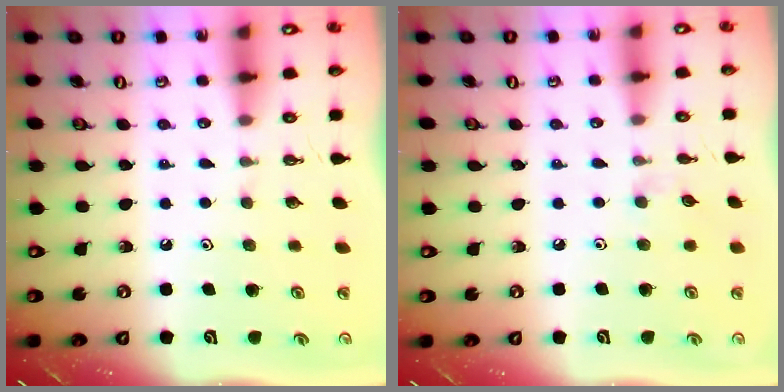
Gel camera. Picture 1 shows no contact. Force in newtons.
{"total": 3.5, "press": 3.4, "slide": 0.5}